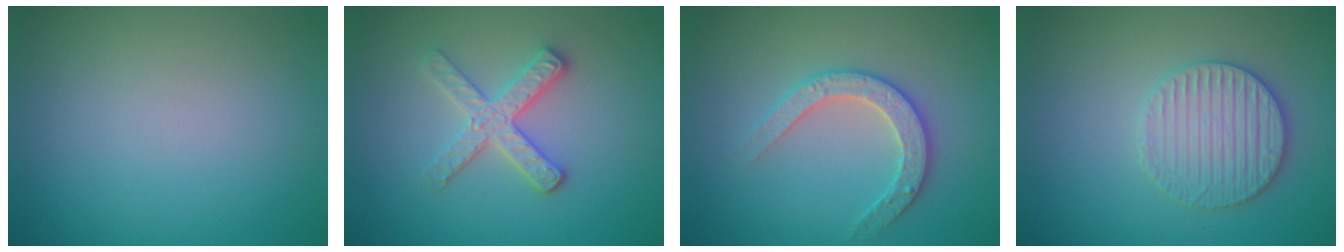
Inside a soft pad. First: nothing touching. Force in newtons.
{"total": 3.4, "press": 3.0, "slide": 1.6}
{"total": 2.8, "press": 2.8, "slide": 0.3}
{"total": 3.5, "press": 3.4, "slide": 0.5}